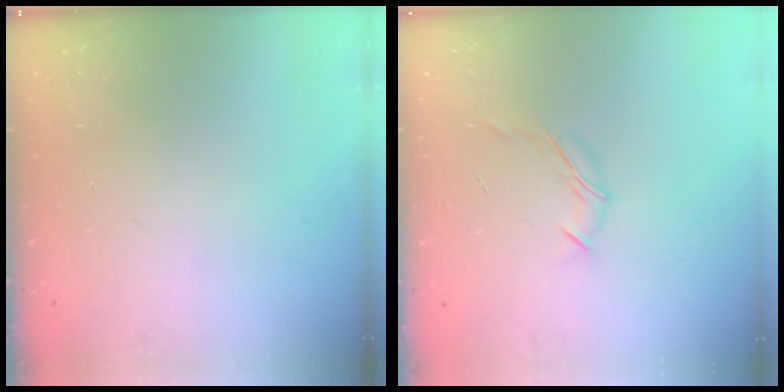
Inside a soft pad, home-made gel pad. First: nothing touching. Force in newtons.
{"total": 7.1, "press": 7.0, "slide": 1.5}